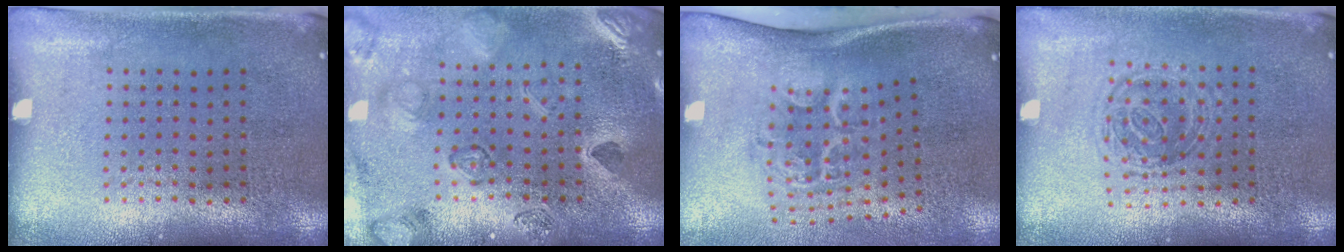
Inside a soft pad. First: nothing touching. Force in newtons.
{"total": 2.5, "press": 2.4, "slide": 0.5}
{"total": 2.2, "press": 1.3, "slide": 1.8}
{"total": 1.2, "press": 1.0, "slide": 0.8}